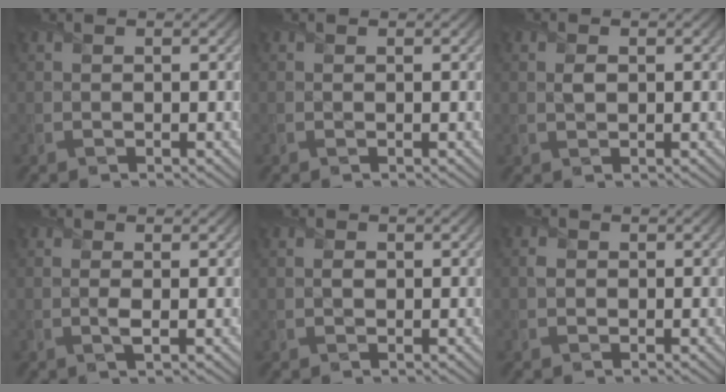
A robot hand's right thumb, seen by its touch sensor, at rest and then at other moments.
{"total": 0.0}
{"total": 0.9, "force": [0.0, 0.7, 0.5], "torque": [-0.010, -0.002, 0.003]}
{"total": 1.0, "force": [-0.2, 0.2, 0.9], "torque": [-0.017, -0.001, -0.005]}
{"total": 0.7, "force": [-0.1, 0.6, 0.3], "torque": [-0.003, -0.002, -0.001]}
{"total": 0.8, "force": [-0.1, 0.8, 0.2], "torque": [-0.003, -0.003, -0.003]}